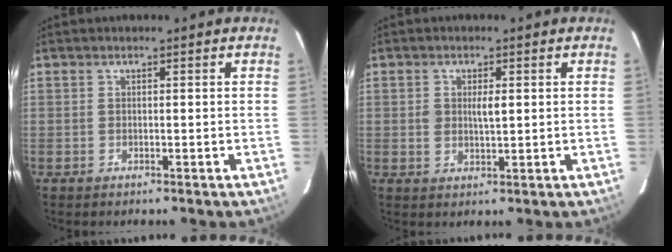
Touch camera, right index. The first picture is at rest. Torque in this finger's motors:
{"motor_torque": [0.08, -0.05, 0.06, 0.04]}